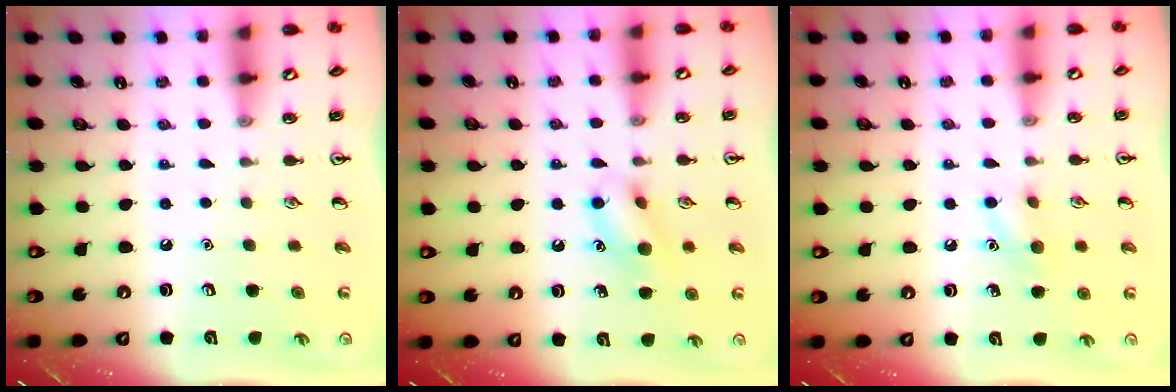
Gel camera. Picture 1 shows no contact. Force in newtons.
{"total": 10.6, "press": 10.5, "slide": 1.1}
{"total": 7.9, "press": 7.6, "slide": 1.9}